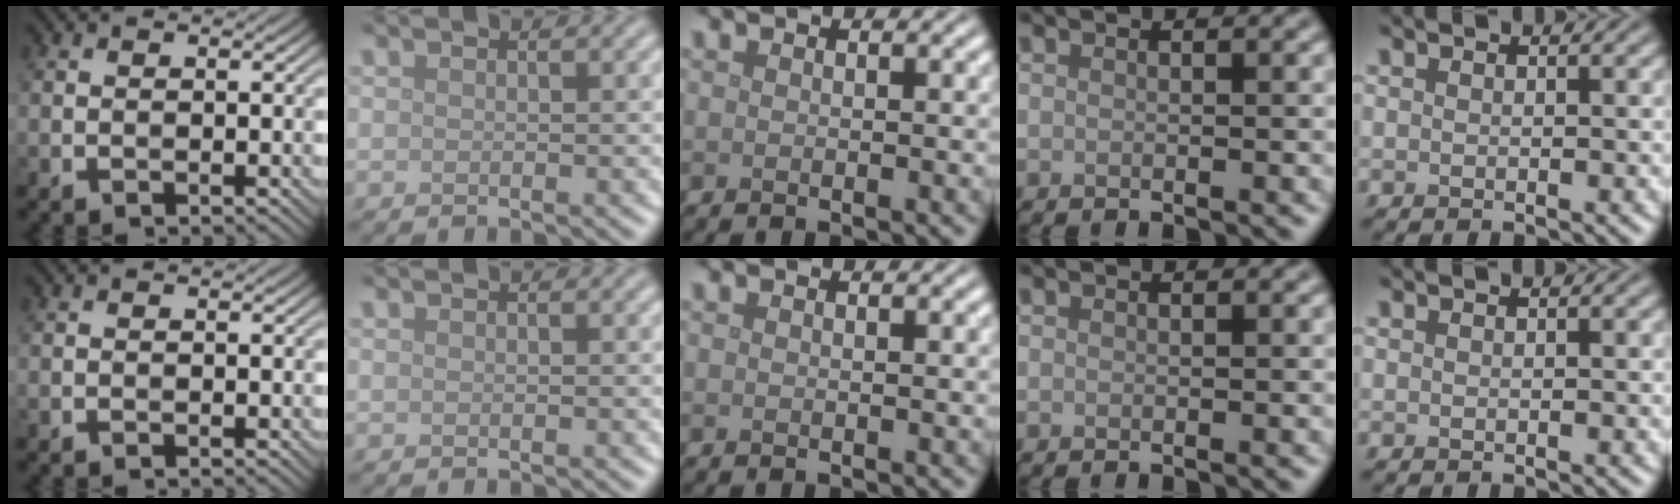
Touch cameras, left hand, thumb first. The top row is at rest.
{}